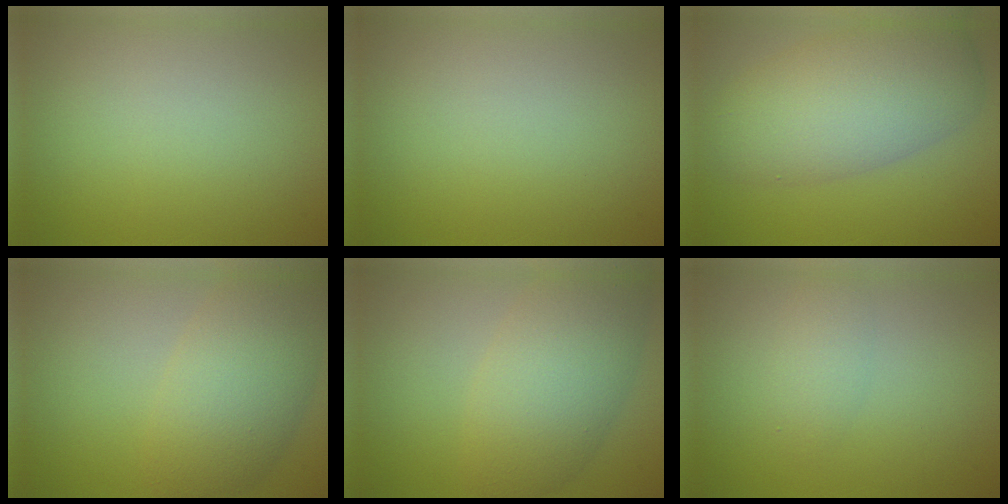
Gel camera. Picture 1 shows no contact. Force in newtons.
{"total": 0.0}
{"total": 7.6, "press": 7.6, "slide": 0.1}
{"total": 6.5, "press": 6.5, "slide": 0.2}
{"total": 6.7, "press": 6.7, "slide": 0.3}
{"total": 1.6, "press": 1.6, "slide": 0.1}